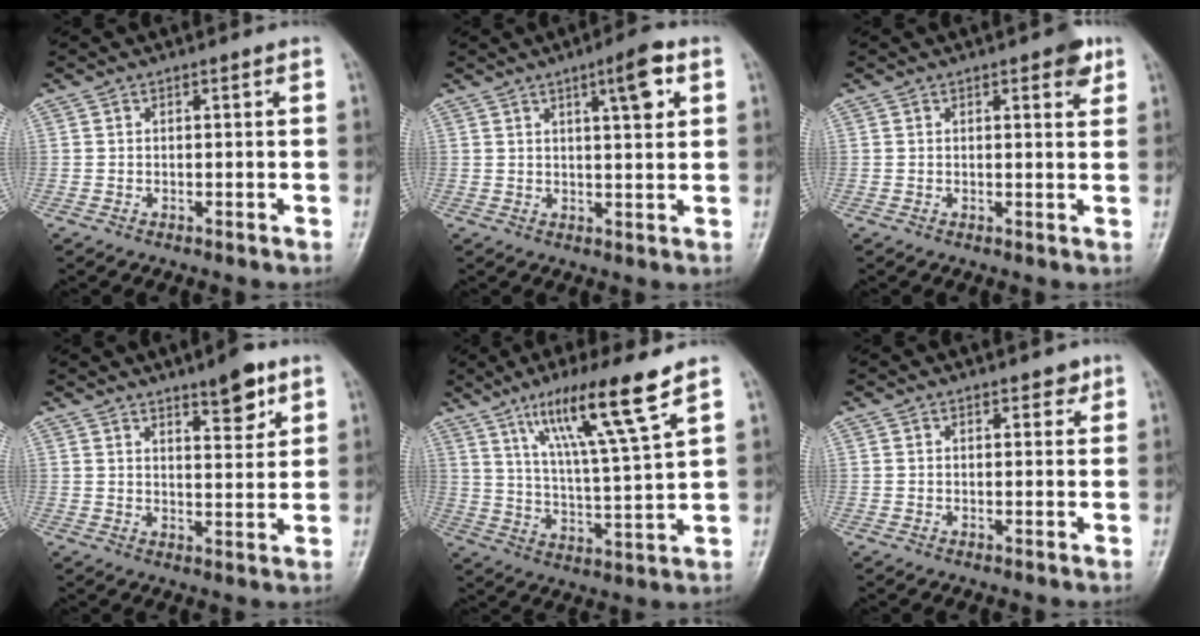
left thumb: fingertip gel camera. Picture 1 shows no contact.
{"total": 6.5, "force": [2.9, 1.5, 5.6], "torque": [-0.075, -0.009, 0.042]}
{"total": 3.7, "force": [2.1, 1.3, 2.7], "torque": [-0.023, -0.007, 0.021]}
{"total": 6.9, "force": [4.6, 2.1, 4.7], "torque": [-0.053, -0.032, 0.068]}
{"total": 14.6, "force": [9.1, 0.4, 11.5], "torque": [-0.200, -0.045, 0.163]}
{"total": 2.2, "force": [1.6, 1.1, 0.9], "torque": [0.005, -0.007, 0.018]}